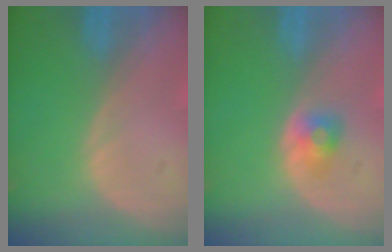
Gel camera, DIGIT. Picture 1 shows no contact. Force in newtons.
{"total": 2.5, "press": 2.3, "slide": 0.9}